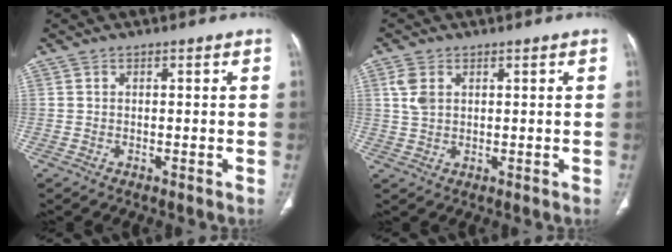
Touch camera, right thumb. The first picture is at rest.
{"total": 3.8, "force": [1.3, 2.4, 2.6], "torque": [-0.061, 0.003, 0.032]}